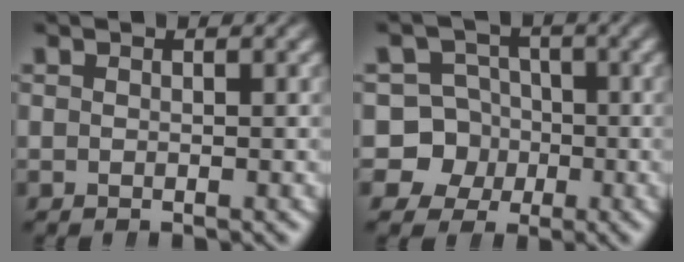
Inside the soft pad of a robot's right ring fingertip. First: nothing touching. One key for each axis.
{"total": 11.0, "fx": -2.3, "fy": 10.4, "fz": 2.7, "tx": -0.094, "ty": -0.052, "tz": -0.039}